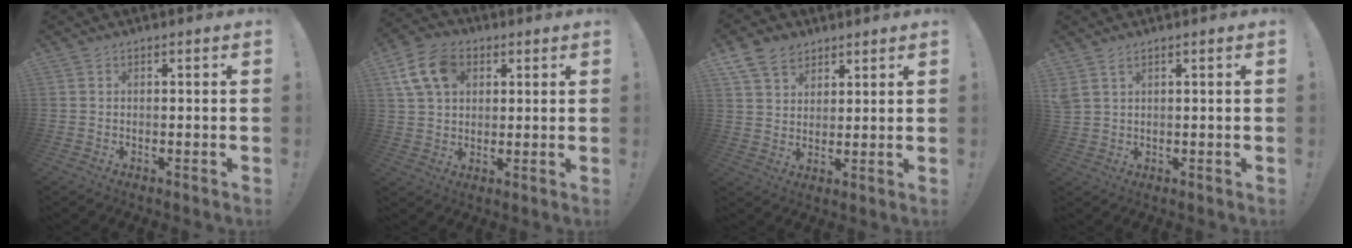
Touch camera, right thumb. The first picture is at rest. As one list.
[{"total": 12.2, "force": [4.7, 8.7, 7.1], "torque": [-0.132, -0.003, 0.097]}, {"total": 8.9, "force": [5.8, 6.1, 2.9], "torque": [-0.052, -0.031, 0.116]}, {"total": 2.6, "force": [1.6, 1.0, 1.8], "torque": [-0.036, -0.004, 0.031]}]